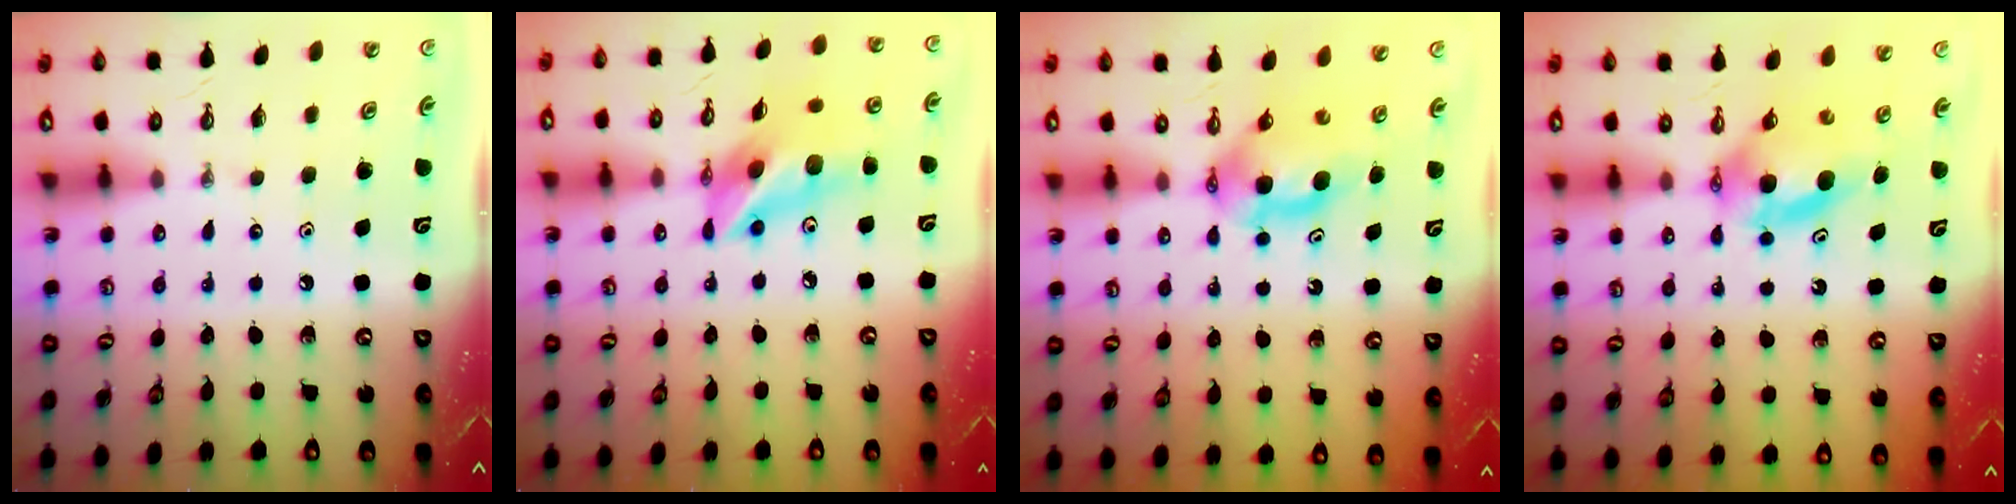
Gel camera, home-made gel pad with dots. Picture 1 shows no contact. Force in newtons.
{"total": 15.4, "press": 15.0, "slide": 3.5}
{"total": 6.2, "press": 5.6, "slide": 2.7}
{"total": 7.7, "press": 5.1, "slide": 5.8}